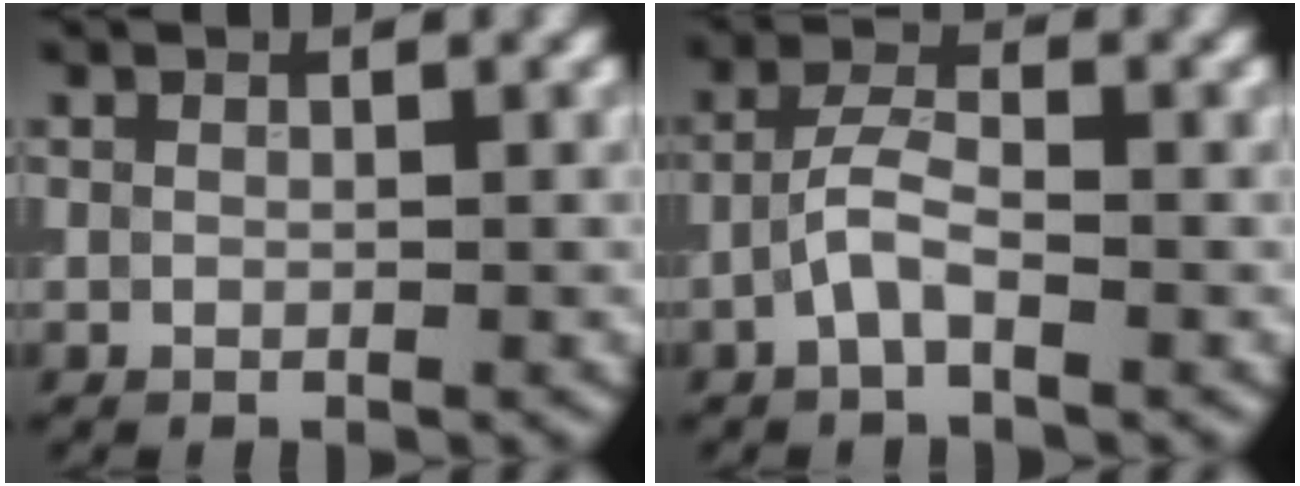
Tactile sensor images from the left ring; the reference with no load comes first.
{"total": 2.9, "force": [-1.4, 1.0, 2.3], "torque": [-0.049, 0.008, -0.035]}